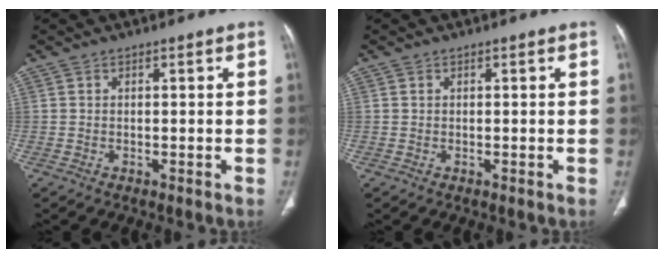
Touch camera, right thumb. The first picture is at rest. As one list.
[{"total": 0.0}]